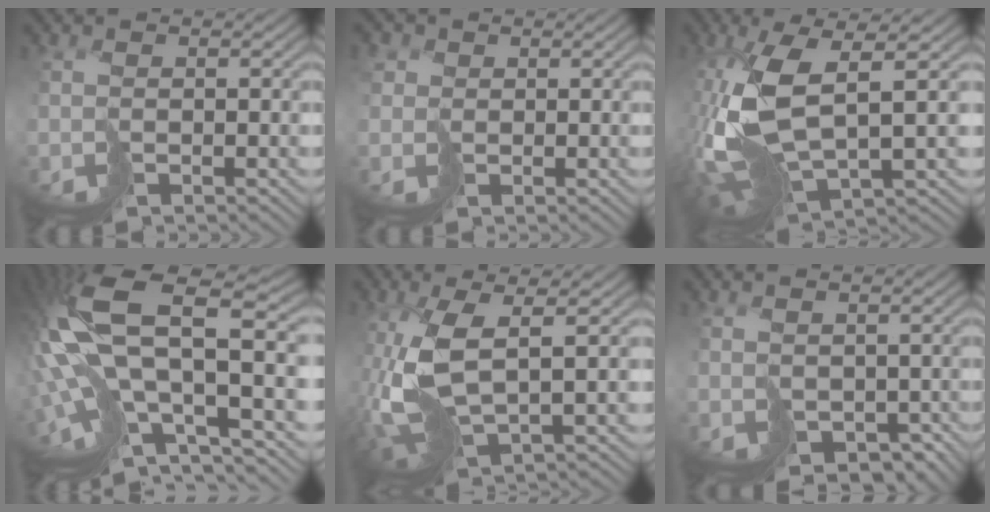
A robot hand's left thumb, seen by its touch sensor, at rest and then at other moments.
{"total": 2.6, "force": [0.9, 2.3, 0.8], "torque": [-0.033, 0.003, 0.014]}
{"total": 13.6, "force": [0.2, 6.3, 12.1], "torque": [-0.290, -0.028, 0.015]}
{"total": 18.3, "force": [-0.1, 7.6, 16.7], "torque": [-0.380, -0.032, 0.030]}
{"total": 10.0, "force": [0.0, 4.0, 9.2], "torque": [-0.218, -0.007, -0.001]}
{"total": 3.3, "force": [-0.3, 2.4, 2.3], "torque": [-0.050, -0.016, -0.003]}